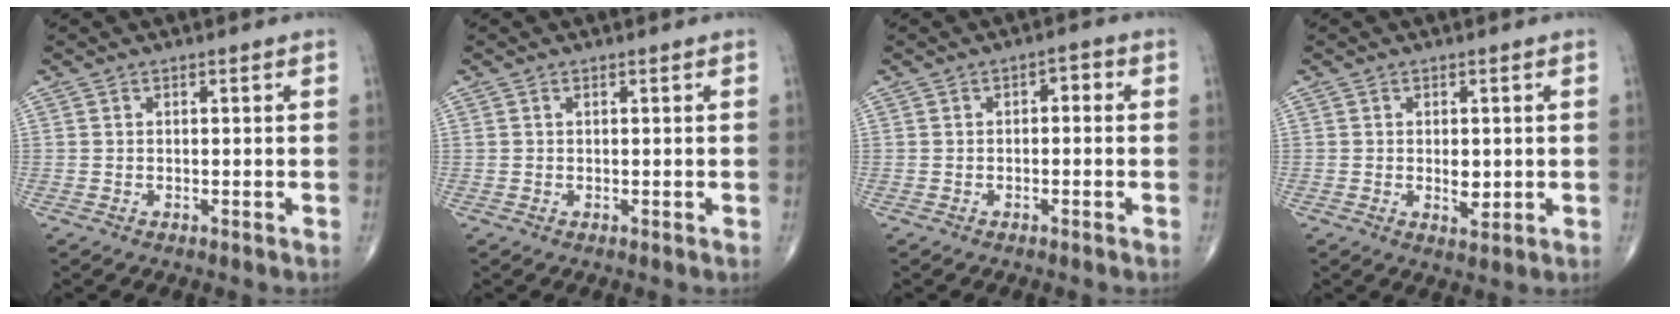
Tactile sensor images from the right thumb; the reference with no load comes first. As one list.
[{"total": 0.0}, {"total": 2.1, "force": [0.0, 1.2, 1.7], "torque": [-0.014, 0.010, -0.010]}, {"total": 3.2, "force": [0.0, 1.7, 2.7], "torque": [-0.033, -0.006, 0.005]}]